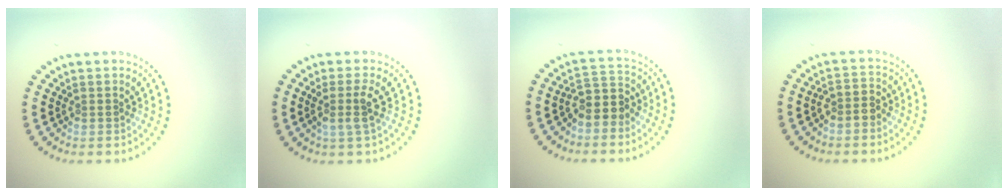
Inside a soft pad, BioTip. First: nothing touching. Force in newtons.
{"total": 2.3, "press": 1.7, "slide": 1.5}
{"total": 2.9, "press": 2.4, "slide": 1.6}
{"total": 1.9, "press": 1.6, "slide": 1.0}